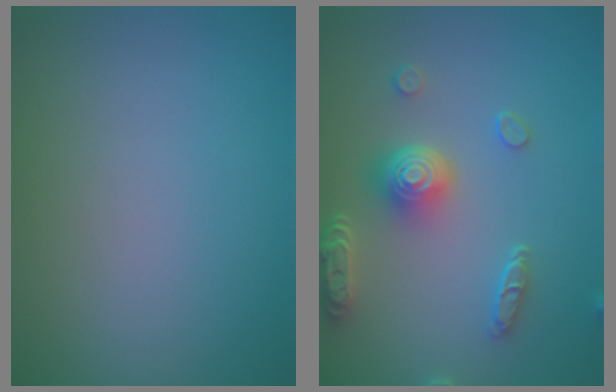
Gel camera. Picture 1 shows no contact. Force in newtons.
{"total": 5.0, "press": 4.0, "slide": 3.1}